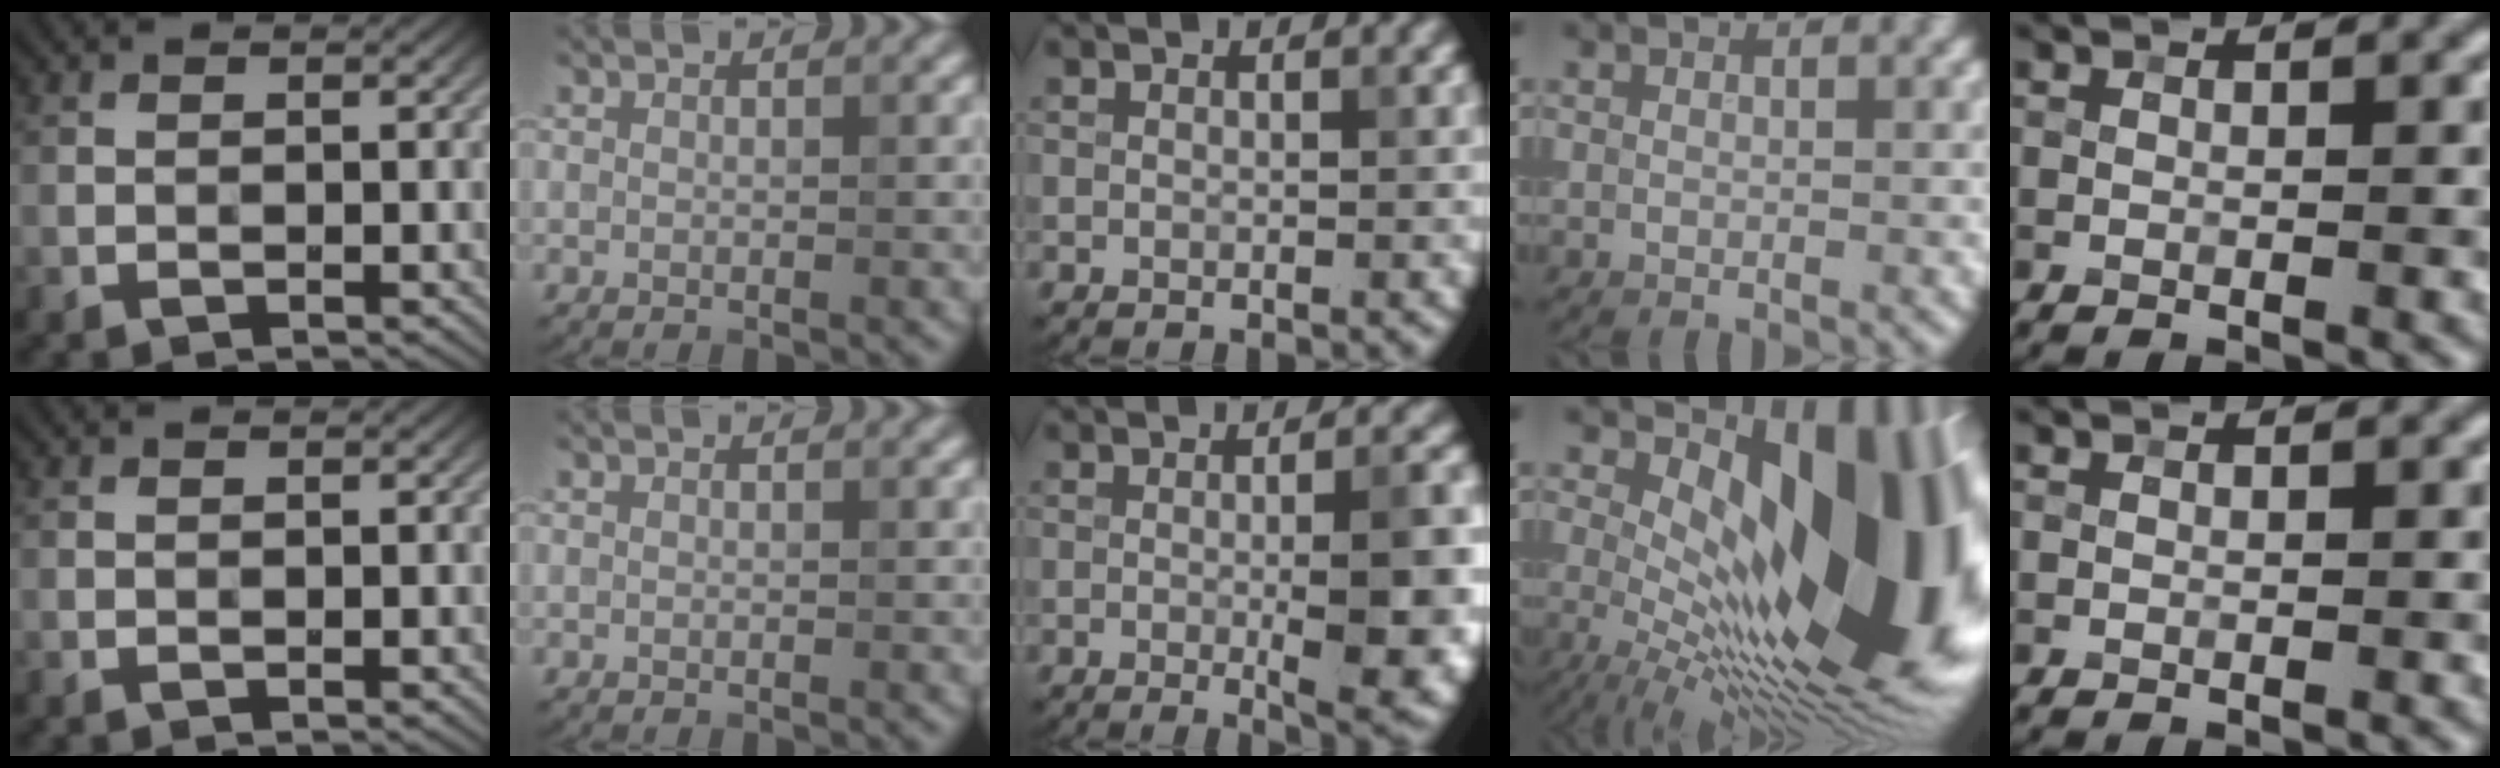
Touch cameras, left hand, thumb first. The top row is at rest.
{"middle": {"total": 8.1, "force": [-0.6, 2.0, 7.8], "torque": [-0.101, -0.008, -0.001]}, "ring": {"total": 17.3, "force": [1.9, 8.1, 15.2], "torque": [-0.204, 0.020, 0.023]}}